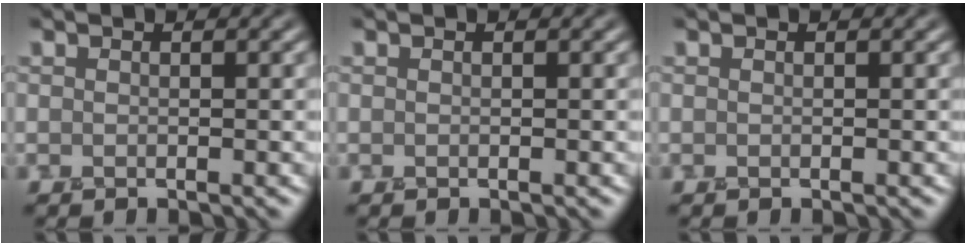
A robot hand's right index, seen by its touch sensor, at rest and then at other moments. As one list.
[{"total": 0.0}, {"total": 0.0}]